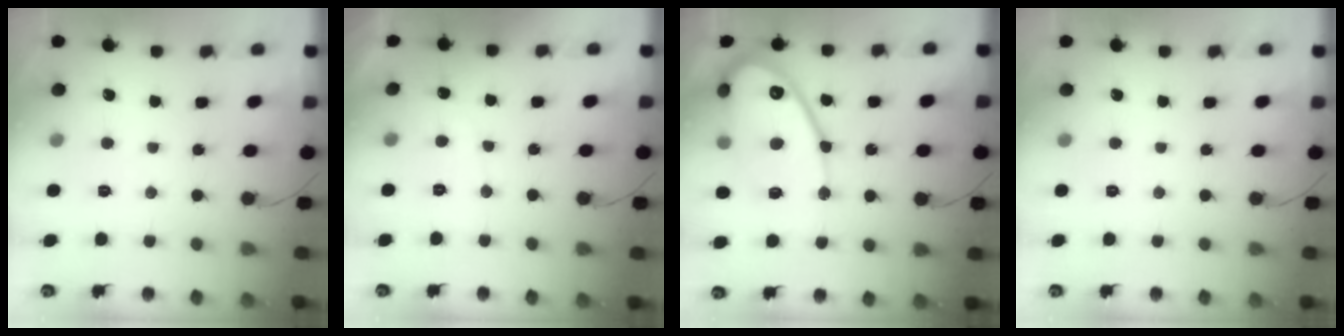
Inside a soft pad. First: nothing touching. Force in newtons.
{"total": 3.3, "press": 3.3, "slide": 0.2}
{"total": 17.7, "press": 17.6, "slide": 1.6}
{"total": 0.0}